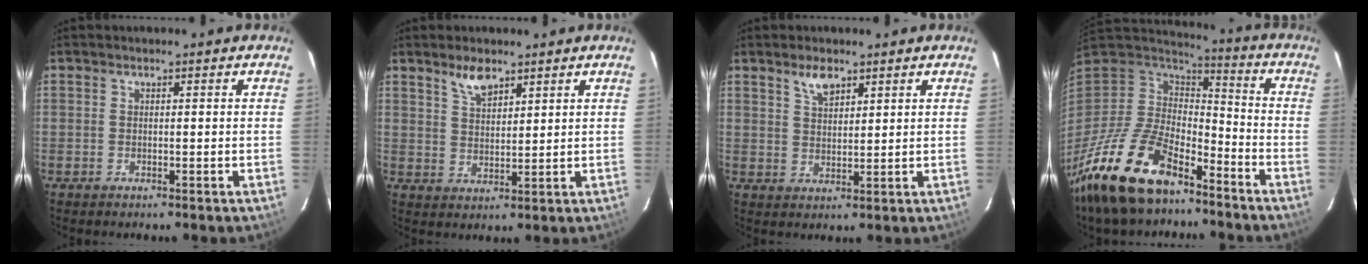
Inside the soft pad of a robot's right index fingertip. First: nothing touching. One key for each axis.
{"total": 4.8, "fx": 3.6, "fy": 1.8, "fz": 2.6, "tx": -0.046, "ty": 0.001, "tz": 0.070}
{"total": 4.0, "fx": 2.8, "fy": 1.7, "fz": 2.3, "tx": -0.039, "ty": 0.004, "tz": 0.054}
{"total": 22.8, "fx": -15.9, "fy": 10.0, "fz": 13.0, "tx": -0.283, "ty": -0.026, "tz": -0.284}